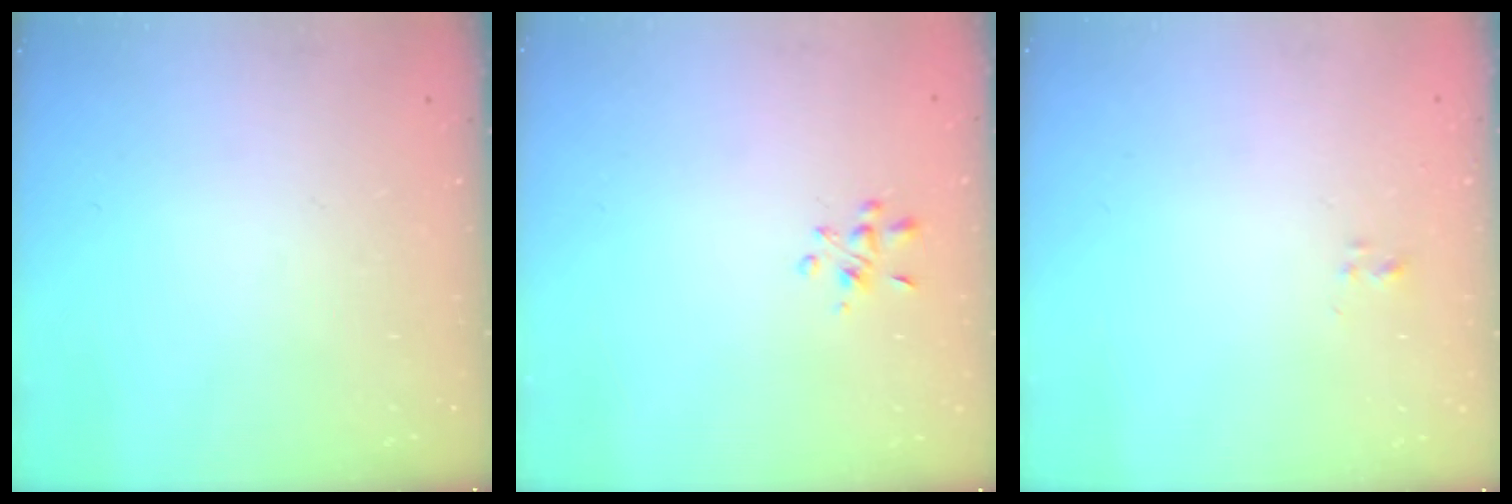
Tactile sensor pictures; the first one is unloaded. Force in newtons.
{"total": 3.2, "press": 3.1, "slide": 0.8}
{"total": 1.8, "press": 1.7, "slide": 0.3}